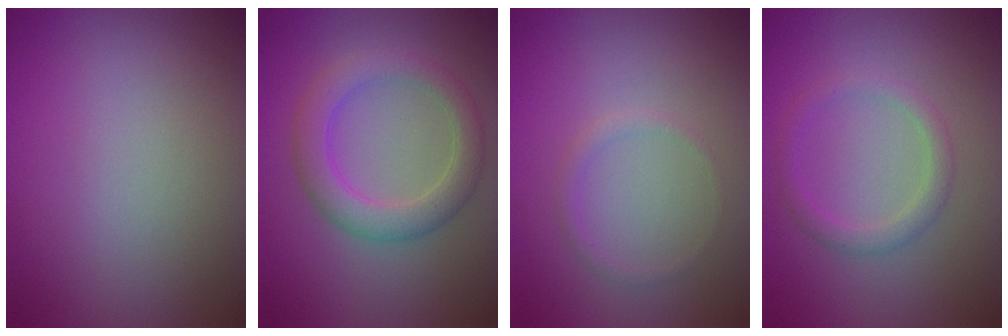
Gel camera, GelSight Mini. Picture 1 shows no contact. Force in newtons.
{"total": 4.1, "press": 4.1, "slide": 0.3}
{"total": 0.9, "press": 0.9, "slide": 0.1}
{"total": 2.0, "press": 2.0, "slide": 0.1}